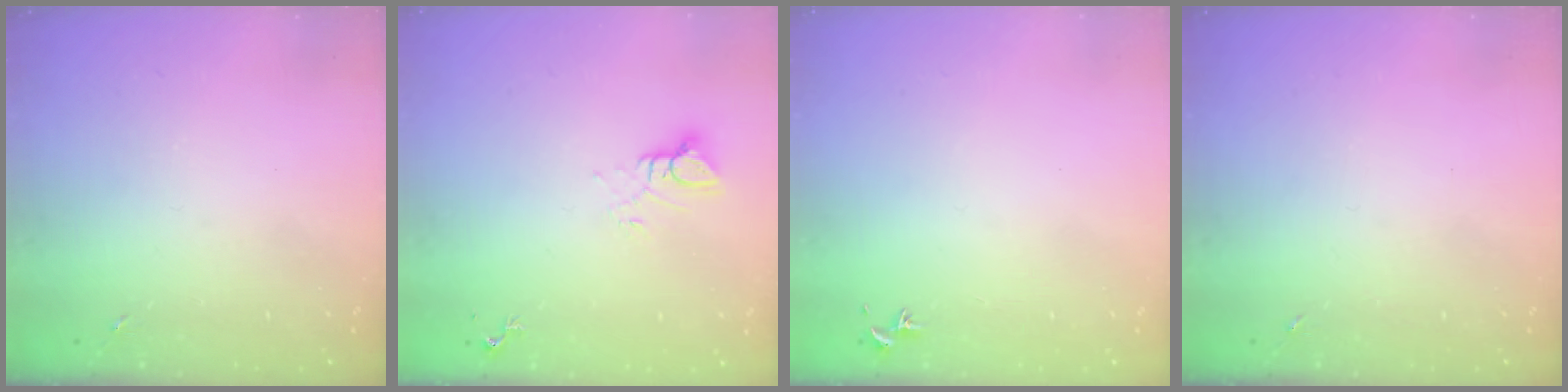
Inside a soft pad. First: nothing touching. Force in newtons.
{"total": 5.6, "press": 5.6, "slide": 0.4}
{"total": 0.7, "press": 0.6, "slide": 0.5}
{"total": 0.0}